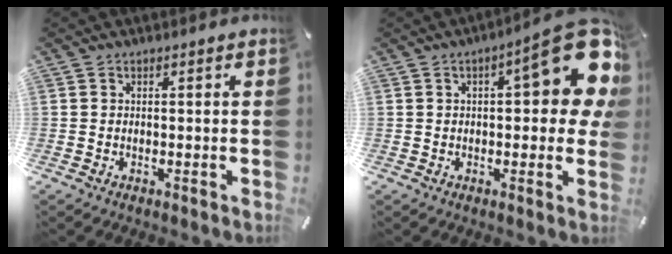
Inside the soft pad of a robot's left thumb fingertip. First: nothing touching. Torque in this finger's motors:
{"motor_torque": [0.46, 0.22, 0.88, 0.38, 0.11]}